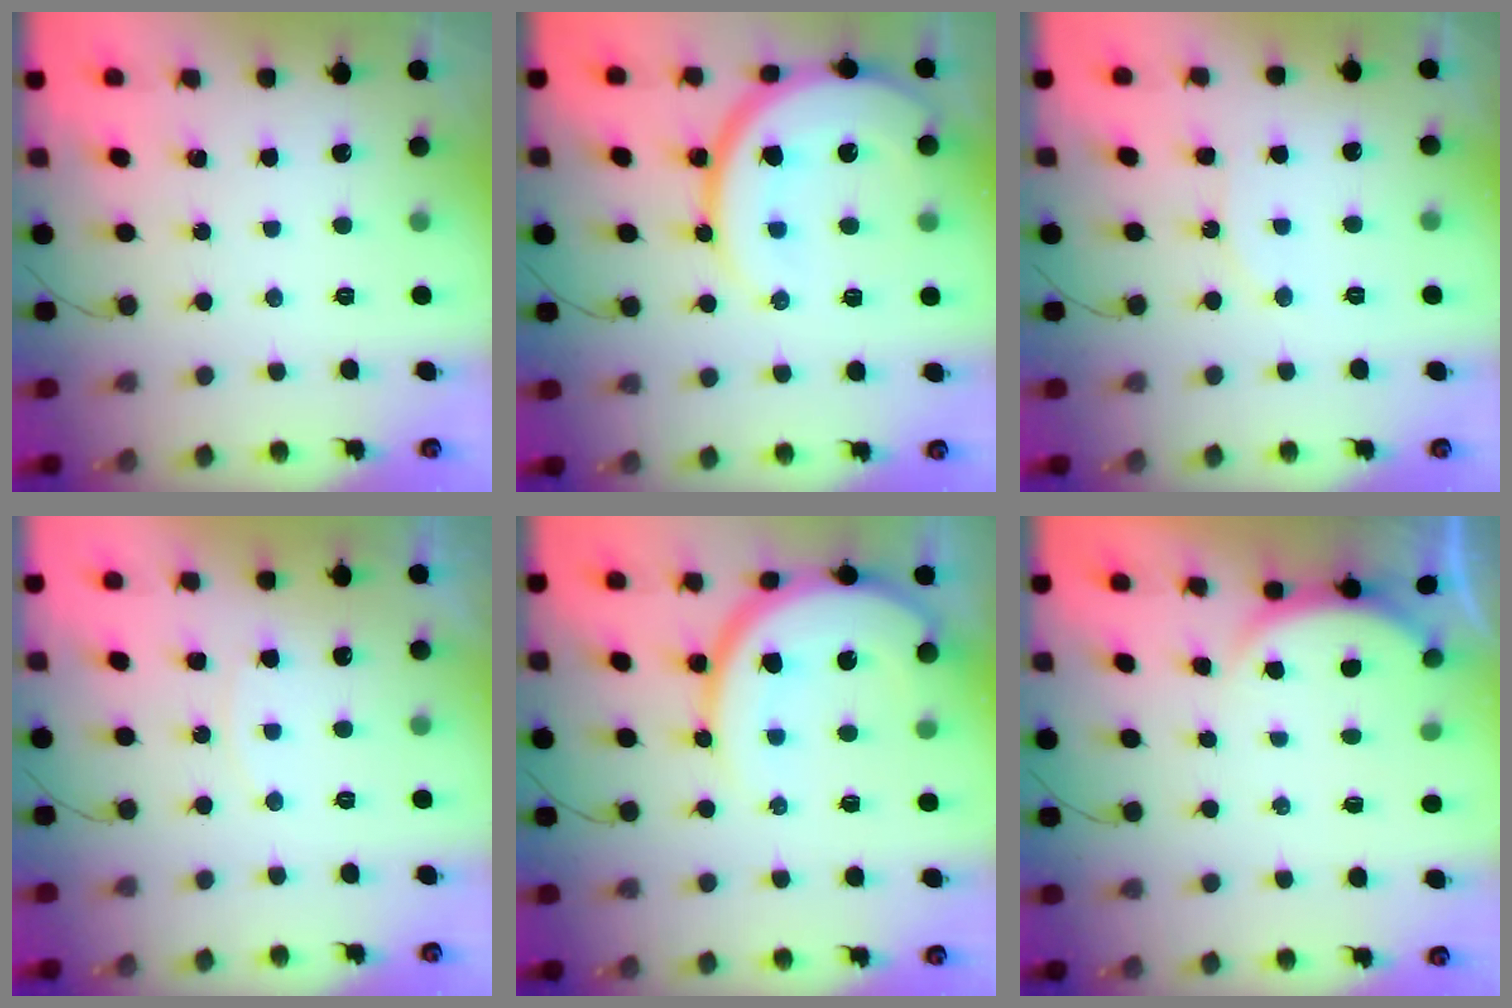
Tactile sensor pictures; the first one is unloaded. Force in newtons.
{"total": 17.7, "press": 17.7, "slide": 1.6}
{"total": 5.8, "press": 5.8, "slide": 0.6}
{"total": 4.7, "press": 4.7, "slide": 0.4}
{"total": 13.7, "press": 13.6, "slide": 0.9}
{"total": 2.6, "press": 2.5, "slide": 0.6}